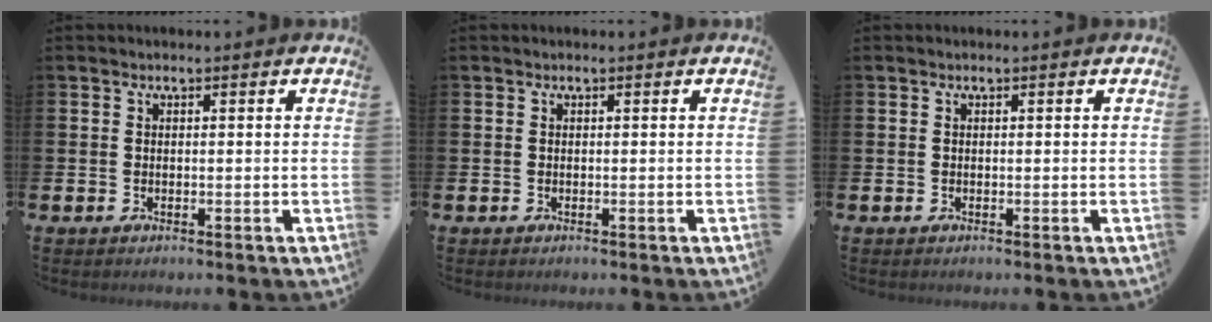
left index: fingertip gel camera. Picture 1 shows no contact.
{"total": 0.0}
{"total": 0.0}